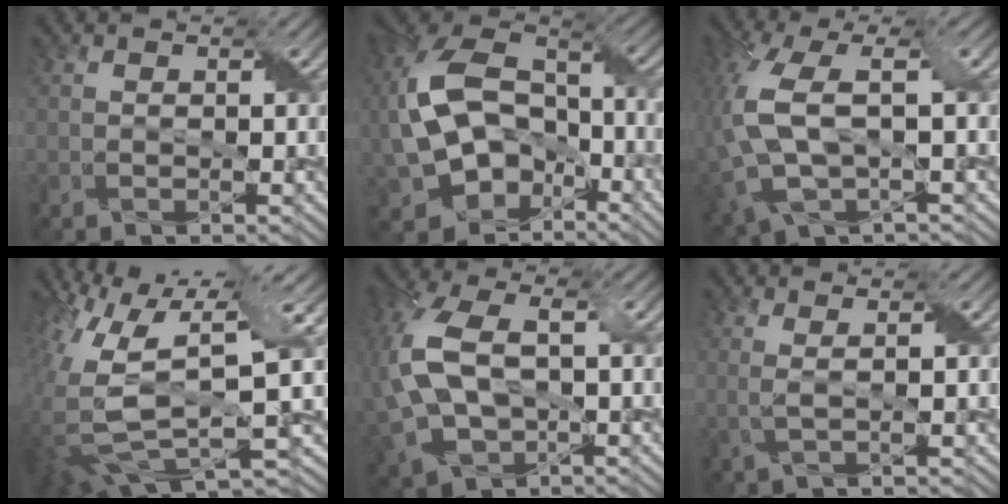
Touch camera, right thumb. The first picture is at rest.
{"total": 16.0, "force": [-3.3, 11.1, 11.1], "torque": [-0.245, -0.005, -0.063]}
{"total": 11.2, "force": [0.2, 5.3, 9.9], "torque": [-0.254, -0.021, 0.003]}
{"total": 12.6, "force": [0.0, 5.2, 11.5], "torque": [-0.283, -0.013, 0.029]}
{"total": 13.1, "force": [0.3, 7.9, 10.5], "torque": [-0.271, -0.007, 0.009]}
{"total": 1.9, "force": [0.7, 0.5, 1.7], "torque": [-0.037, 0.005, 0.008]}